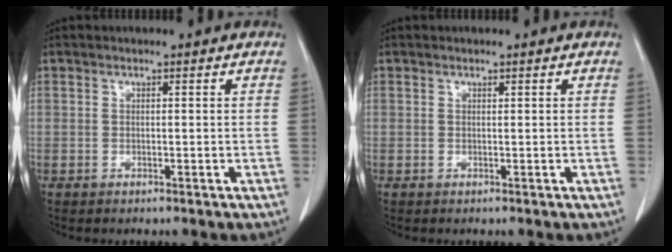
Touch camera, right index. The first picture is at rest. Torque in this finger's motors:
{"motor_torque": [-0.06, 0.05, 0.00, -0.01]}